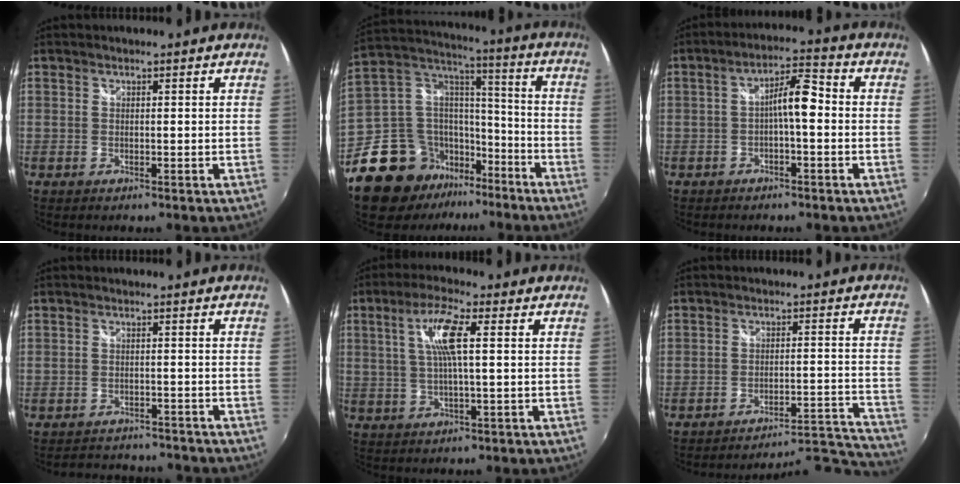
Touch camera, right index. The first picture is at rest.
{"total": 17.4, "force": [-12.8, 10.4, 5.4], "torque": [-0.127, 0.054, -0.209]}
{"total": 5.8, "force": [-0.9, 1.2, 5.6], "torque": [-0.100, 0.016, -0.016]}
{"total": 8.2, "force": [-7.7, 2.3, 2.0], "torque": [-0.050, -0.001, -0.105]}
{"total": 7.9, "force": [1.8, 1.1, 7.6], "torque": [-0.146, 0.007, 0.034]}
{"total": 16.7, "force": [-16.6, -0.8, 1.1], "torque": [-0.008, 0.035, -0.226]}